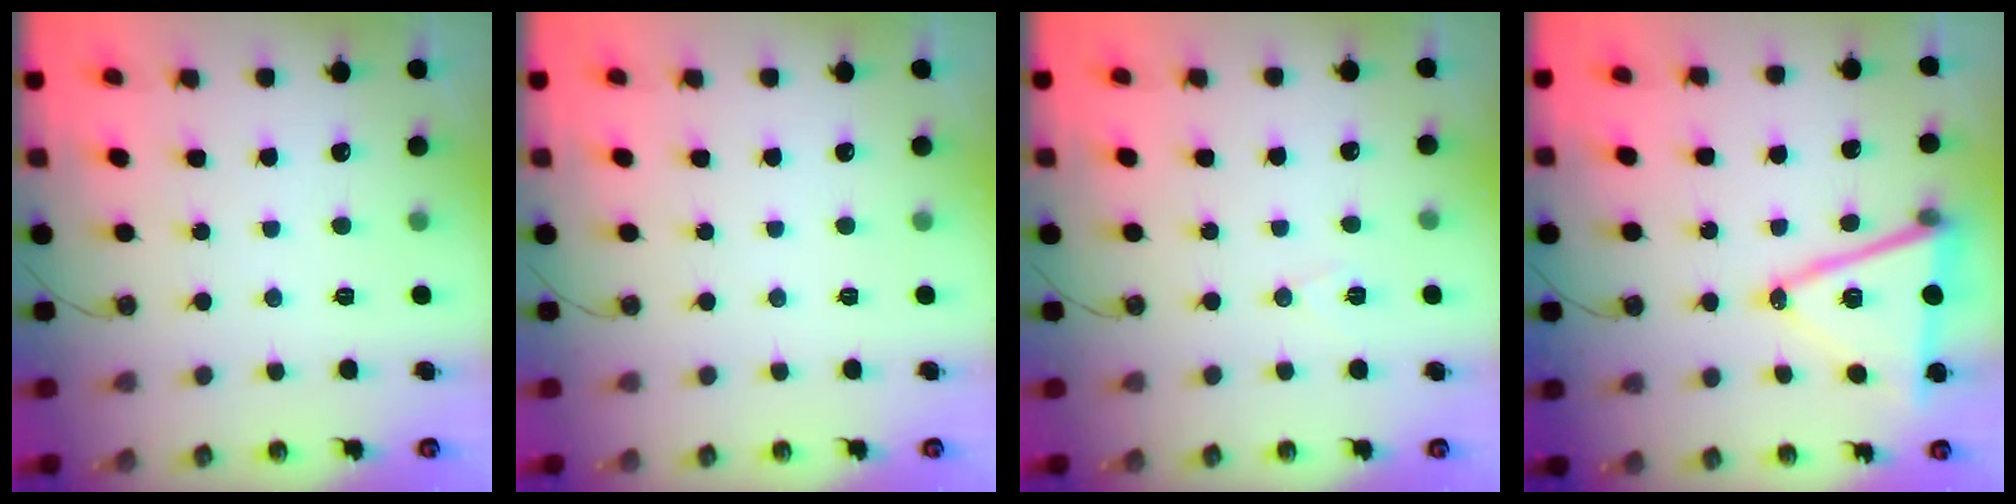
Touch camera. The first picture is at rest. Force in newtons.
{"total": 2.0, "press": 0.4, "slide": 2.0}
{"total": 6.2, "press": 4.2, "slide": 4.6}
{"total": 14.7, "press": 14.2, "slide": 3.8}